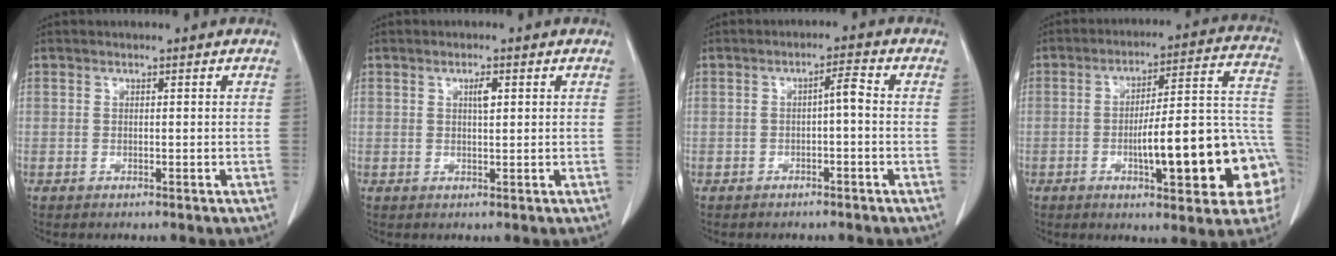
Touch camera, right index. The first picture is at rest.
{"total": 1.7, "force": [0.6, 0.4, 1.6], "torque": [-0.027, 0.001, 0.010]}
{"total": 2.5, "force": [-0.4, 0.4, 2.5], "torque": [-0.038, 0.008, -0.008]}
{"total": 19.4, "force": [-5.5, 3.9, 18.2], "torque": [-0.174, 0.041, -0.064]}